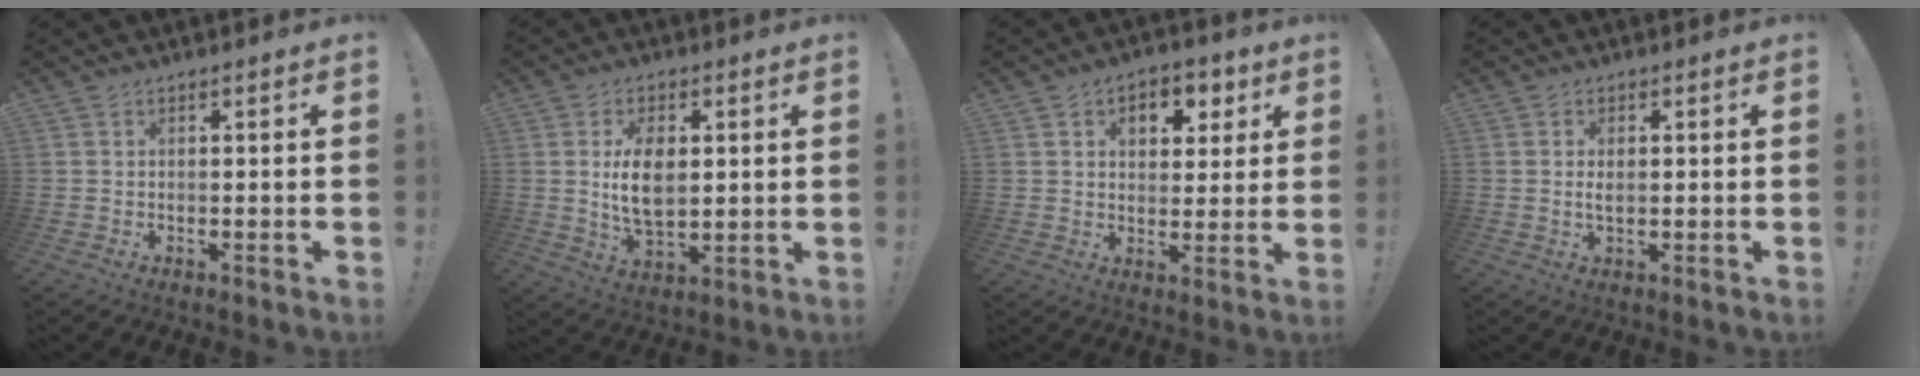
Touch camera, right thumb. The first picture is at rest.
{"total": 10.7, "force": [1.4, 6.3, 8.5], "torque": [-0.150, -0.010, 0.021]}
{"total": 8.1, "force": [3.5, 5.8, 4.3], "torque": [-0.037, -0.019, 0.058]}
{"total": 2.1, "force": [0.2, 1.1, 1.8], "torque": [-0.024, -0.001, 0.001]}